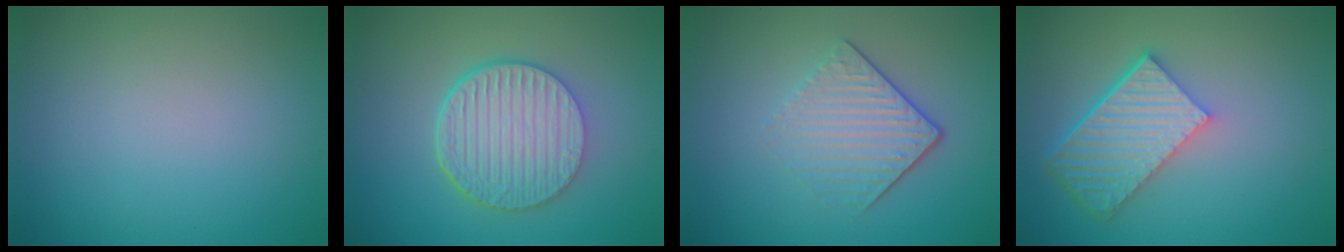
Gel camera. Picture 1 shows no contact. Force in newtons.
{"total": 6.5, "press": 4.8, "slide": 4.5}
{"total": 4.0, "press": 2.8, "slide": 2.8}
{"total": 6.3, "press": 4.4, "slide": 4.5}